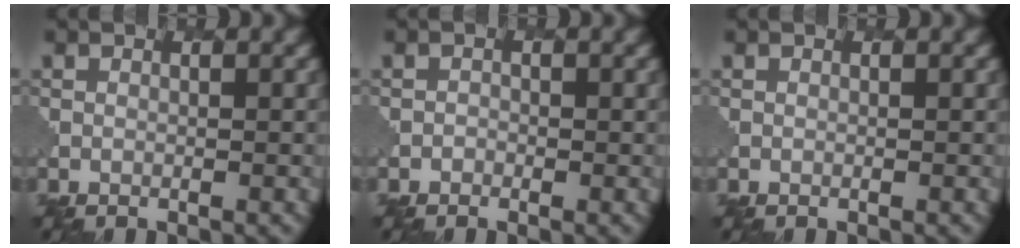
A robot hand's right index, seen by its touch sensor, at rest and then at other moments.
{"total": 0.6, "force": [-0.2, 0.4, -0.3], "torque": [0.007, -0.002, -0.003]}
{"total": 0.0}